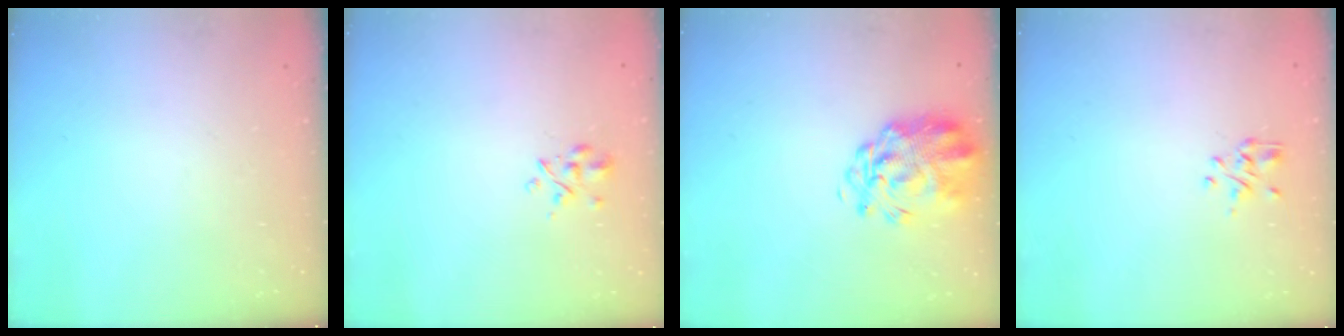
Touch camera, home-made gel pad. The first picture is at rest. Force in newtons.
{"total": 2.6, "press": 2.4, "slide": 1.0}
{"total": 4.5, "press": 4.0, "slide": 2.1}
{"total": 1.3, "press": 1.2, "slide": 0.5}